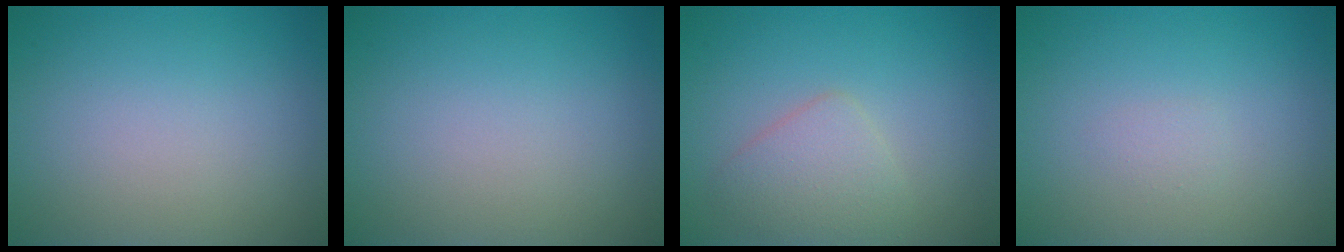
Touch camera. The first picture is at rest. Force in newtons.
{"total": 0.0}
{"total": 2.8, "press": 2.8, "slide": 0.0}
{"total": 0.5, "press": 0.5, "slide": 0.1}